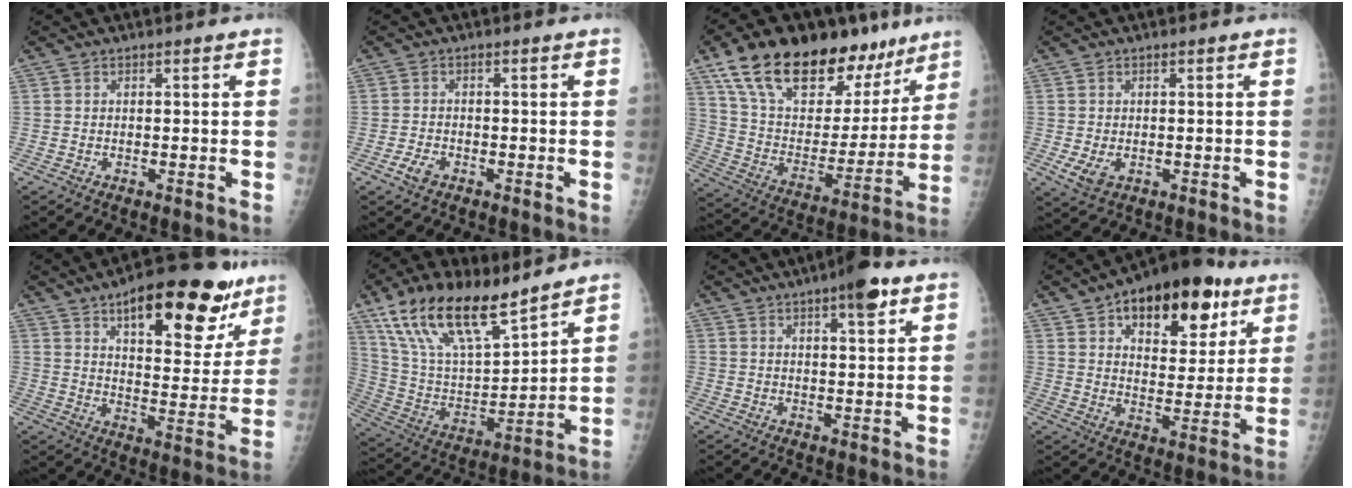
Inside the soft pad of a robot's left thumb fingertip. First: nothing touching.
{"total": 2.6, "force": [-1.4, 1.6, 1.5], "torque": [-0.030, 0.005, -0.024]}
{"total": 29.0, "force": [19.0, 13.9, 16.9], "torque": [-0.239, -0.033, 0.316]}
{"total": 3.4, "force": [-0.7, 2.3, 2.4], "torque": [-0.049, -0.008, -0.004]}
{"total": 22.9, "force": [13.9, 9.0, 15.8], "torque": [-0.173, -0.046, 0.204]}
{"total": 21.0, "force": [14.7, 7.3, 13.1], "torque": [-0.217, -0.055, 0.282]}
{"total": 7.0, "force": [4.0, 1.7, 5.5], "torque": [-0.075, -0.013, 0.057]}
{"total": 20.6, "force": [10.8, 10.9, 13.8], "torque": [-0.154, -0.026, 0.162]}